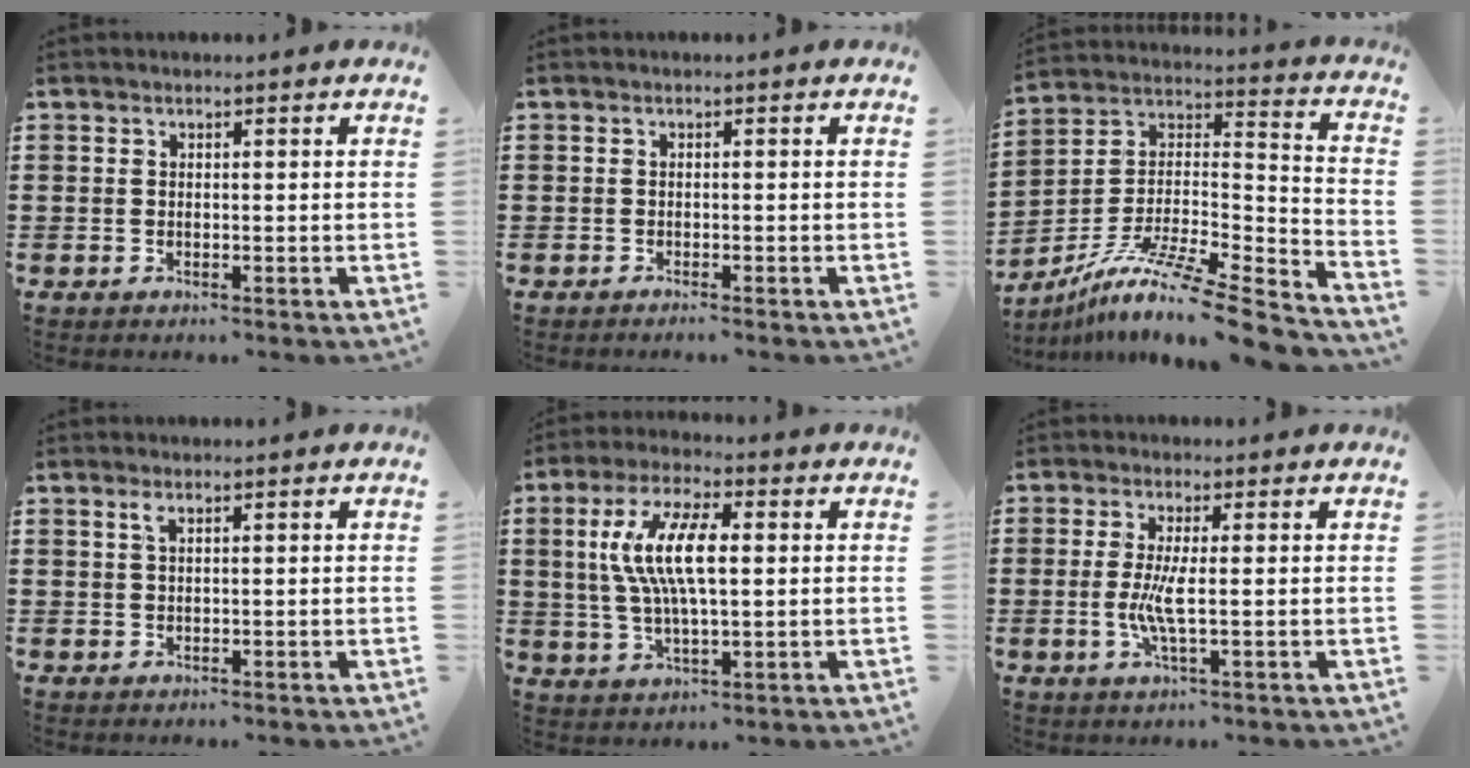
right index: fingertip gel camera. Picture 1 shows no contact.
{"total": 0.7, "force": [-0.7, 0.0, 0.2], "torque": [-0.006, -0.002, -0.014]}
{"total": 11.5, "force": [-8.6, 1.0, 7.5], "torque": [-0.133, 0.001, -0.162]}
{"total": 1.1, "force": [0.5, 0.3, 0.9], "torque": [-0.019, 0.003, 0.009]}
{"total": 10.4, "force": [1.5, 3.7, 9.6], "torque": [-0.212, 0.006, 0.016]}
{"total": 4.6, "force": [-0.4, 0.6, 4.6], "torque": [-0.103, -0.011, -0.016]}